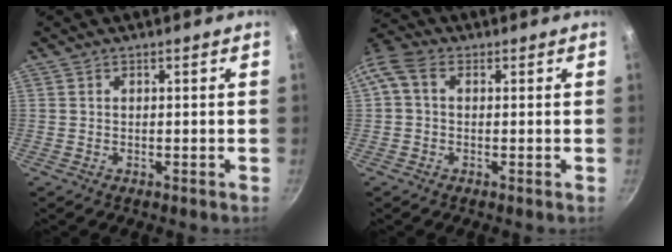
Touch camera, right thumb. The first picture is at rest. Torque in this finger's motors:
{"motor_torque": [1.03, 1.45, 0.56, -0.53, 0.17]}